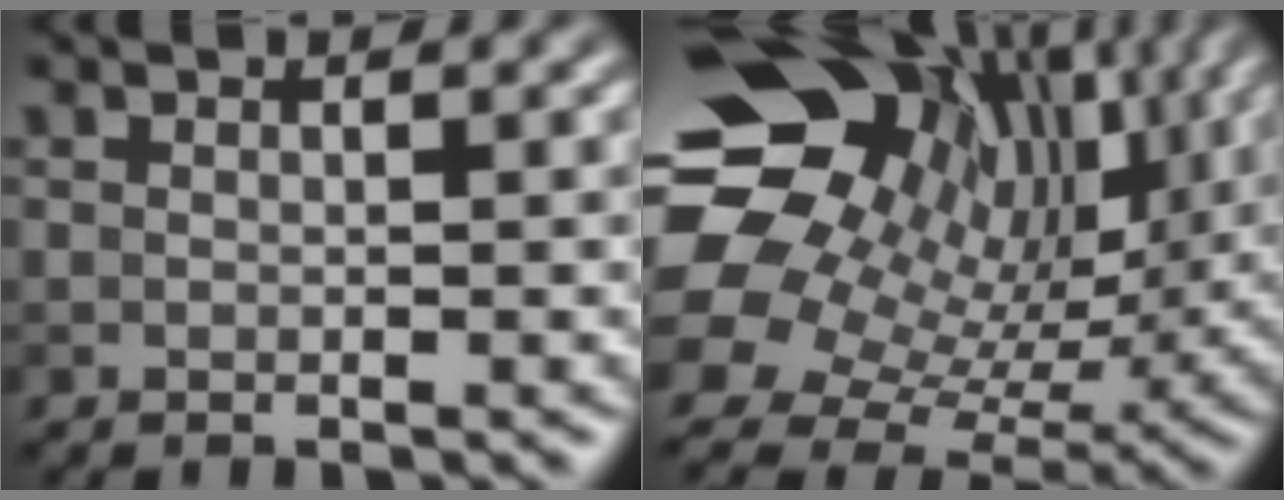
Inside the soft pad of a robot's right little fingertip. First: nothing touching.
{"total": 18.1, "force": [6.2, 13.0, 11.0], "torque": [-0.229, 0.037, 0.123]}